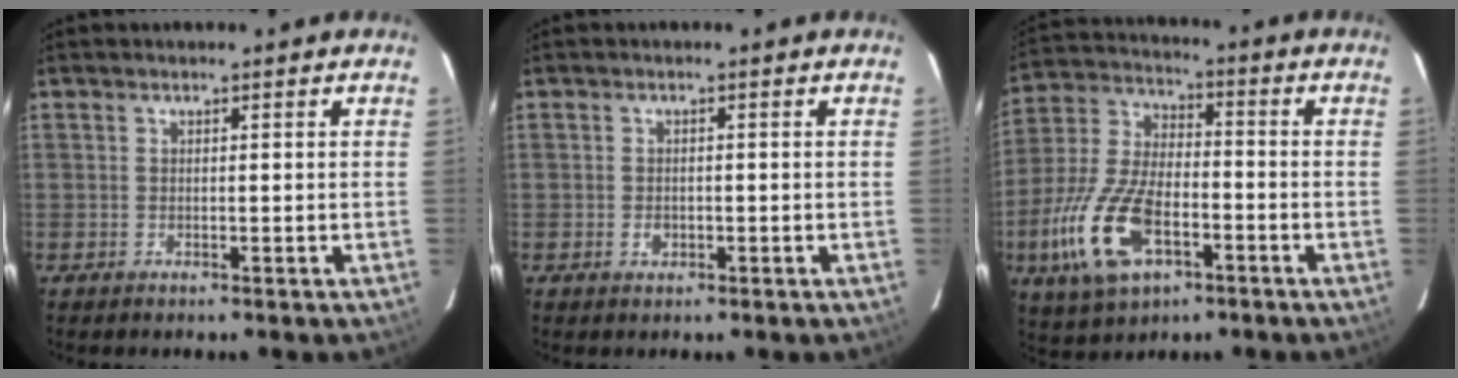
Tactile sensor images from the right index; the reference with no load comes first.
{"total": 1.6, "force": [-0.5, 1.3, 0.8], "torque": [-0.012, 0.001, -0.007]}
{"total": 17.5, "force": [-7.1, 8.9, 13.3], "torque": [-0.304, -0.012, -0.127]}